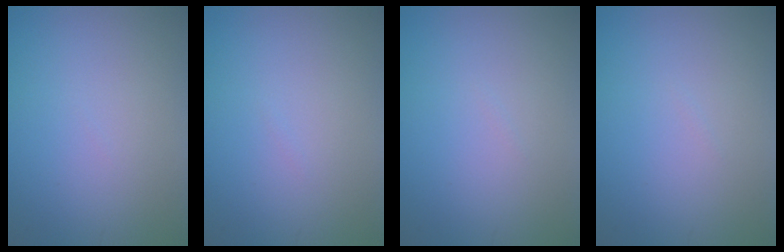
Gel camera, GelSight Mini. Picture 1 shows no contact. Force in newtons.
{"total": 0.0}
{"total": 0.0}
{"total": 0.0}